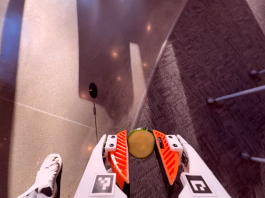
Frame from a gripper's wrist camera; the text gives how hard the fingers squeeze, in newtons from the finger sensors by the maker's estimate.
{"total": 7.9, "left": 7.8, "right": 8.0}